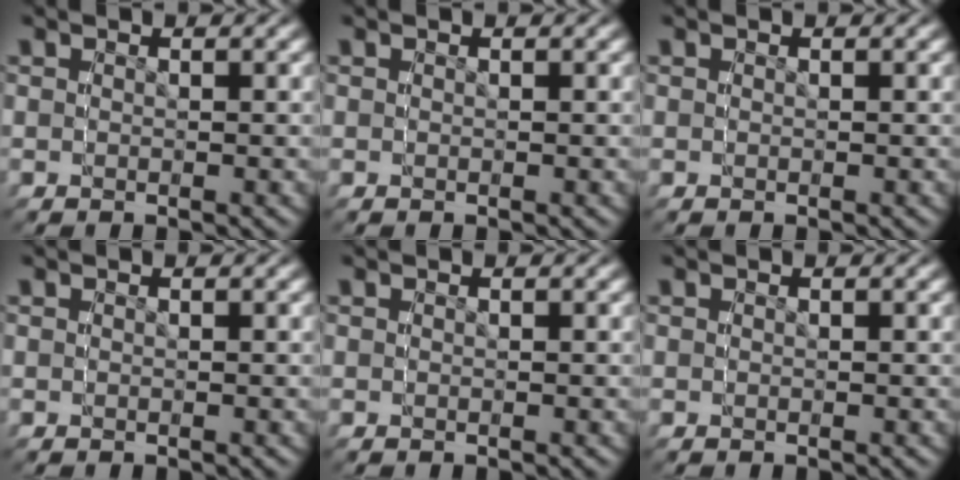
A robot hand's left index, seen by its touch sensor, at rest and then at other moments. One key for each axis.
{"total": 0.0}
{"total": 0.0}
{"total": 0.0}
{"total": 0.0}
{"total": 0.0}